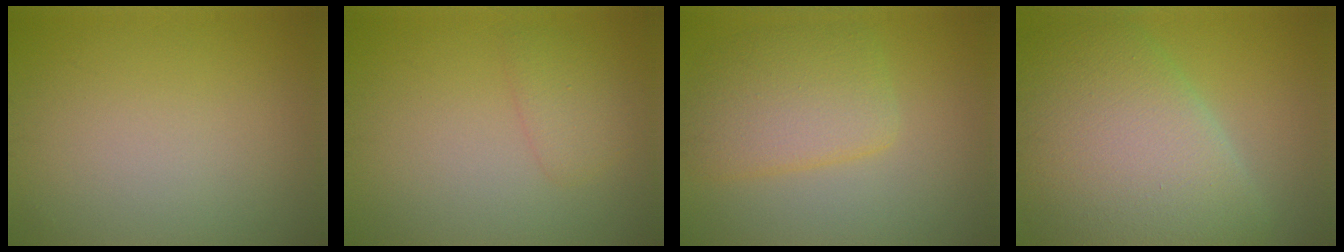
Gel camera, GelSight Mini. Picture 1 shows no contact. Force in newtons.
{"total": 1.8, "press": 1.8, "slide": 0.0}
{"total": 4.6, "press": 4.6, "slide": 0.2}
{"total": 11.3, "press": 11.3, "slide": 0.6}